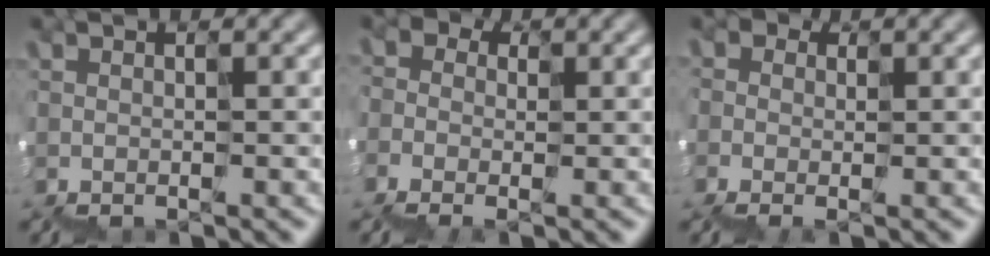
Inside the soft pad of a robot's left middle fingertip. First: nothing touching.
{"total": 2.0, "force": [-1.1, 1.6, 0.2], "torque": [-0.024, 0.005, -0.022]}
{"total": 1.2, "force": [-0.6, 1.0, 0.2], "torque": [-0.022, 0.000, -0.008]}